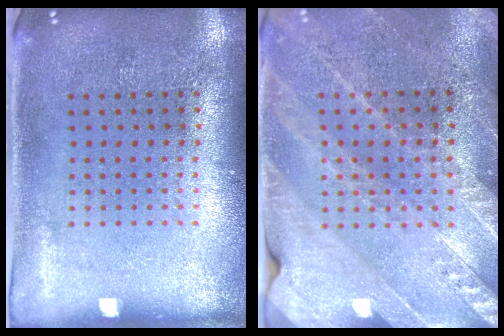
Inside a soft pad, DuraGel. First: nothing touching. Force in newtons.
{"total": 2.6, "press": 2.5, "slide": 0.6}